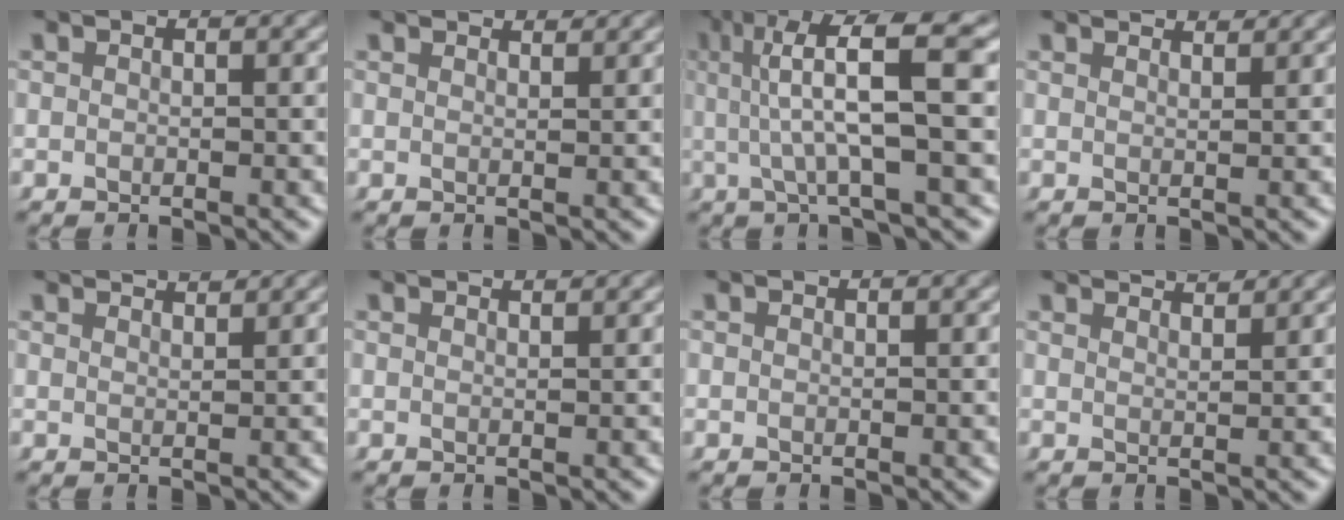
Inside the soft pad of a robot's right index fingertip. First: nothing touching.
{"total": 1.7, "force": [1.6, -0.3, 0.4], "torque": [0.010, -0.001, 0.027]}
{"total": 7.9, "force": [2.7, 1.3, 7.4], "torque": [-0.115, 0.021, 0.033]}
{"total": 2.1, "force": [2.0, -0.3, 0.4], "torque": [0.006, 0.000, 0.033]}
{"total": 2.6, "force": [2.5, -0.3, 0.7], "torque": [-0.002, 0.002, 0.041]}
{"total": 1.4, "force": [1.3, -0.3, 0.5], "torque": [0.007, 0.001, 0.022]}
{"total": 0.0}
{"total": 3.4, "force": [3.2, -0.2, 0.9], "torque": [-0.007, 0.002, 0.054]}